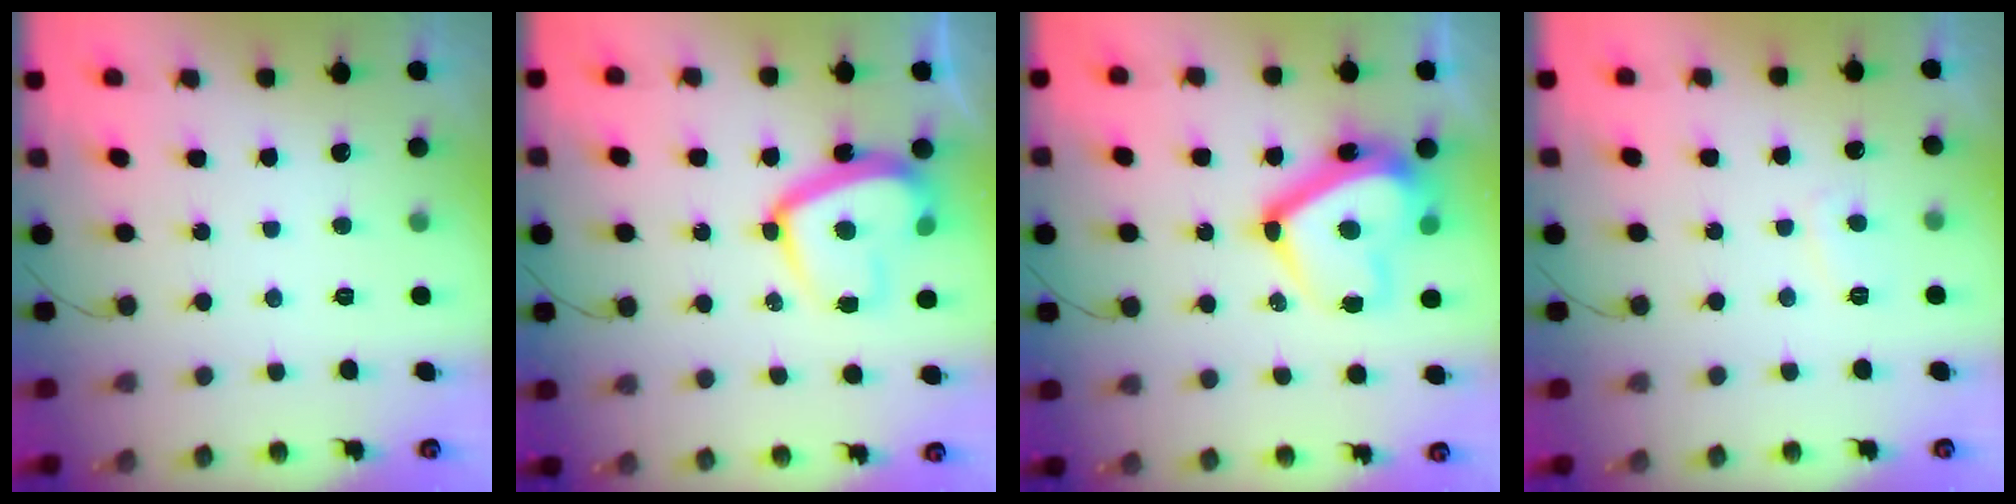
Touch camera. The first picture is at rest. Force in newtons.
{"total": 16.2, "press": 16.2, "slide": 1.4}
{"total": 18.8, "press": 18.7, "slide": 2.1}
{"total": 2.7, "press": 2.6, "slide": 0.7}